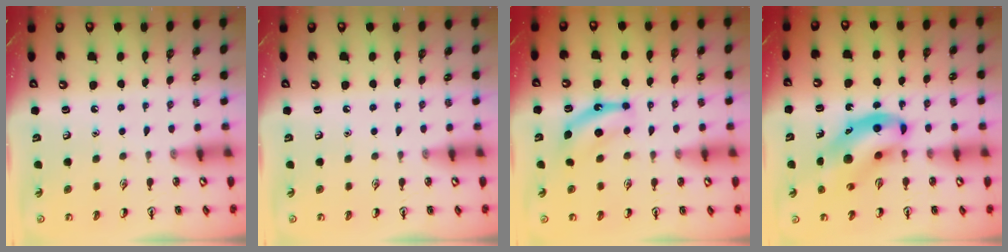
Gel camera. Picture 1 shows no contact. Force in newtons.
{"total": 0.0}
{"total": 6.8, "press": 6.7, "slide": 1.1}
{"total": 12.1, "press": 11.6, "slide": 3.3}